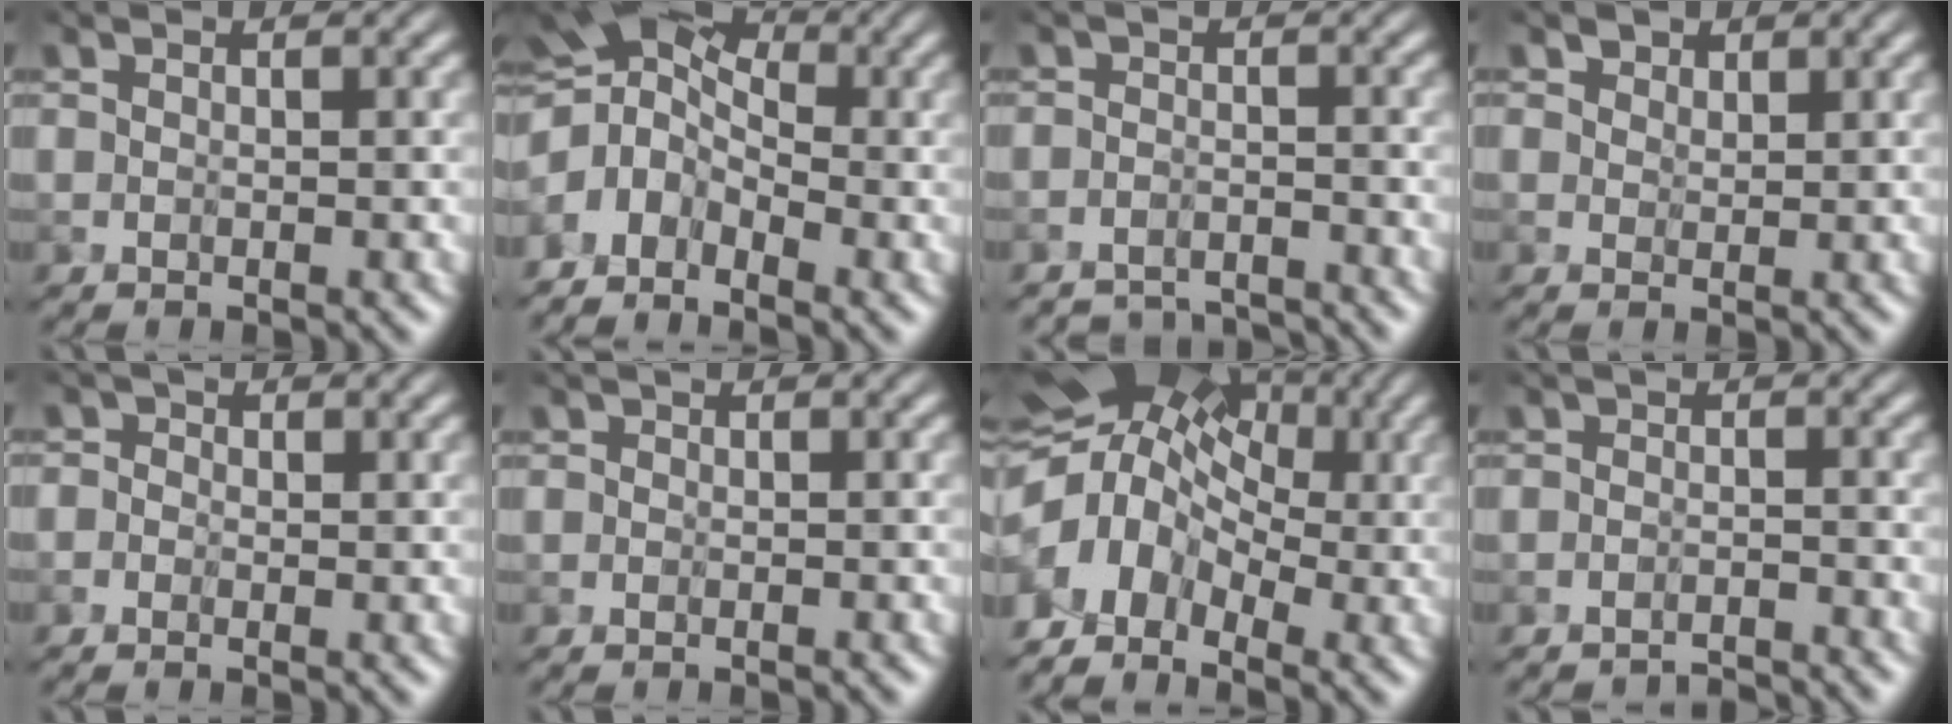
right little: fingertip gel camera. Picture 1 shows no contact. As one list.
[{"total": 5.7, "force": [-1.9, 4.0, 3.6], "torque": [-0.049, 0.011, -0.045]}, {"total": 4.2, "force": [-4.1, 0.6, 0.3], "torque": [0.007, -0.007, -0.065]}, {"total": 1.2, "force": [0.9, 0.8, 0.1], "torque": [-0.002, -0.010, 0.021]}, {"total": 0.9, "force": [-0.1, 0.9, 0.3], "torque": [0.001, -0.006, -0.012]}, {"total": 0.6, "force": [-0.6, 0.0, -0.1], "torque": [0.007, -0.004, -0.005]}, {"total": 11.2, "force": [-0.7, 8.4, 7.4], "torque": [-0.105, 0.013, -0.016]}, {"total": 2.6, "force": [-2.6, 0.1, 0.1], "torque": [0.010, -0.001, -0.037]}]